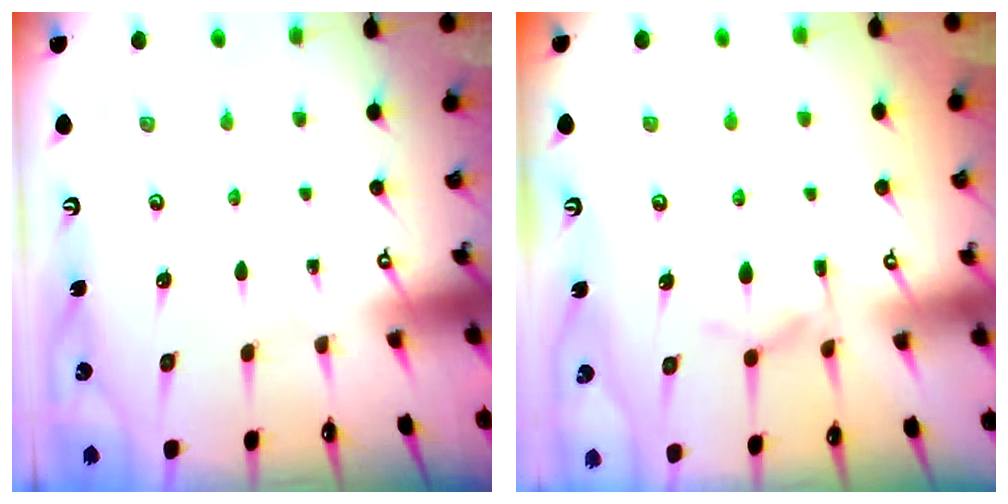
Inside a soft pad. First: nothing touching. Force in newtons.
{"total": 2.8, "press": 2.4, "slide": 1.4}